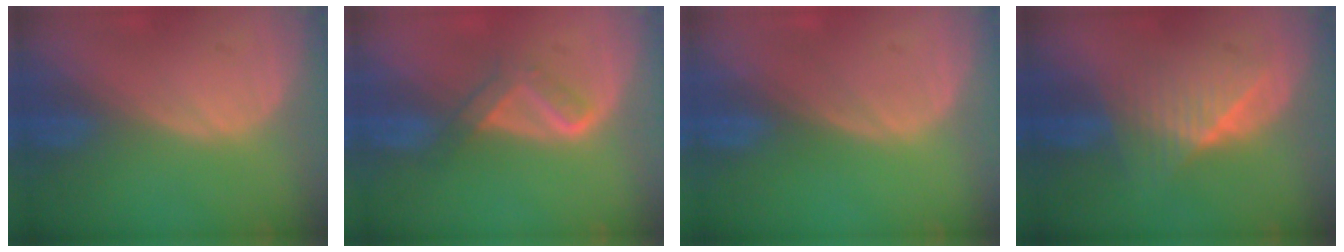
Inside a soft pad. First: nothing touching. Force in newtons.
{"total": 3.7, "press": 3.7, "slide": 0.6}
{"total": 0.0}
{"total": 6.4, "press": 6.0, "slide": 2.2}